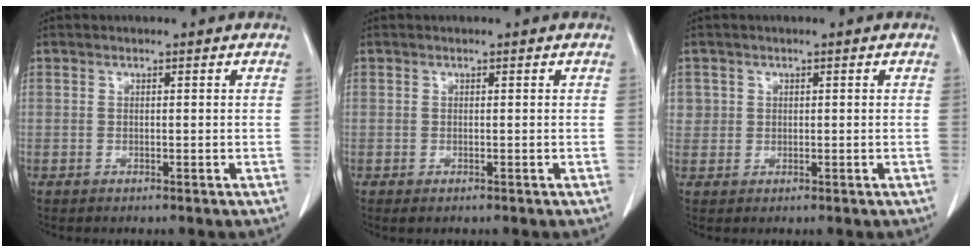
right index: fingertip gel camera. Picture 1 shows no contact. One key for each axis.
{"total": 0.0}
{"total": 3.4, "fx": 1.4, "fy": 3.1, "fz": -0.2, "tx": 0.022, "ty": 0.003, "tz": 0.025}